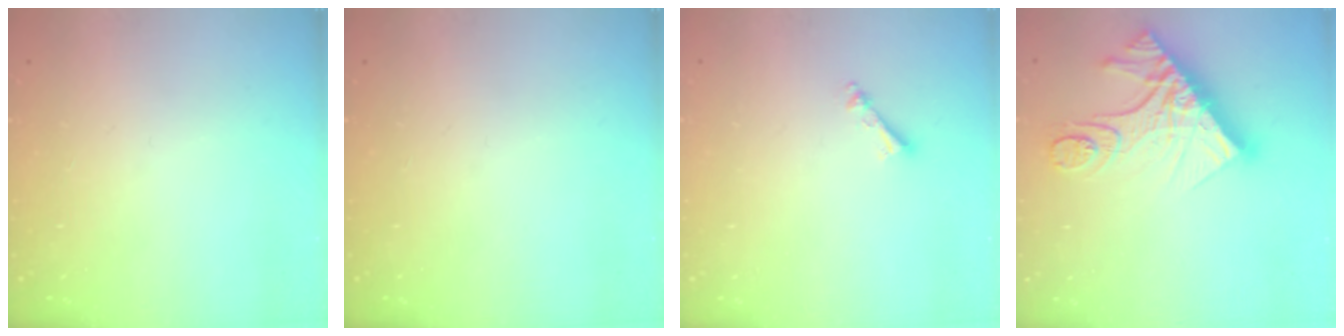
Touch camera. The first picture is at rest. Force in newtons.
{"total": 0.0}
{"total": 3.7, "press": 3.7, "slide": 0.3}
{"total": 17.1, "press": 17.1, "slide": 1.4}